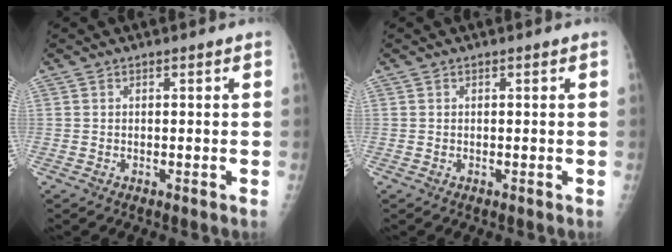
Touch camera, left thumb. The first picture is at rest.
{"total": 0.0}